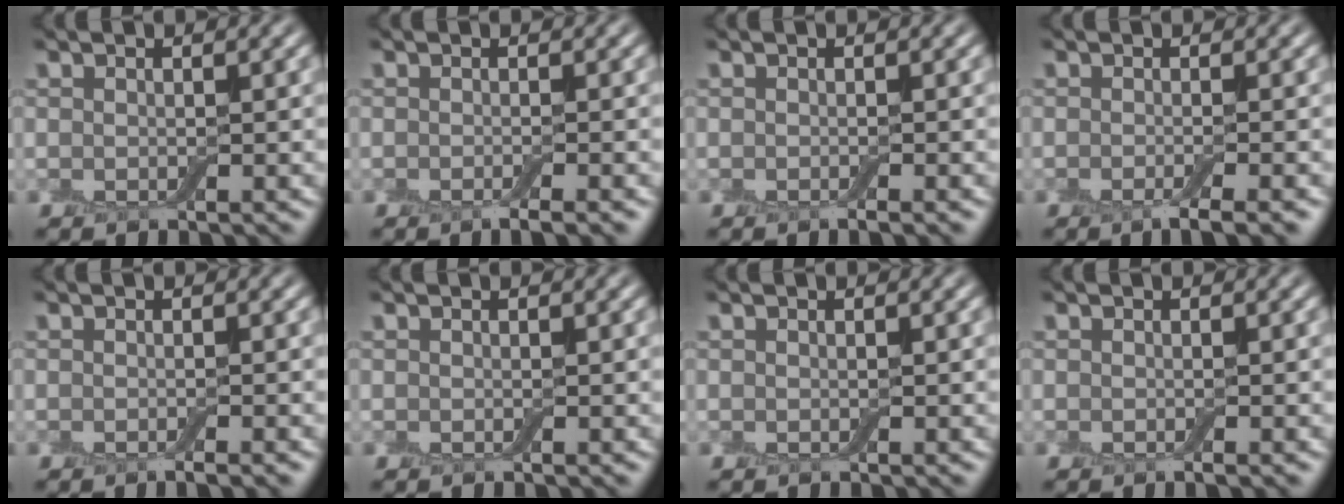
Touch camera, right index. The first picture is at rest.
{"total": 2.0, "force": [-1.1, 0.4, 1.7], "torque": [-0.017, -0.002, -0.020]}
{"total": 1.0, "force": [-0.5, 0.1, 0.9], "torque": [-0.009, -0.003, -0.009]}
{"total": 2.8, "force": [-1.4, 0.6, 2.3], "torque": [-0.027, -0.003, -0.030]}
{"total": 1.4, "force": [-0.7, 0.2, 1.2], "torque": [-0.009, -0.001, -0.011]}
{"total": 0.0}
{"total": 0.0}
{"total": 0.7, "force": [-0.3, 0.0, 0.6], "torque": [-0.007, -0.002, -0.006]}